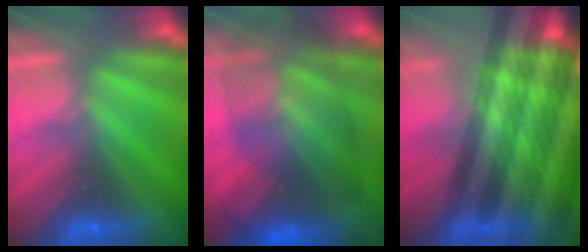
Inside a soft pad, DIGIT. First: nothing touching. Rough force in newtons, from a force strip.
{"total": 9.8}
{"total": 5.6}